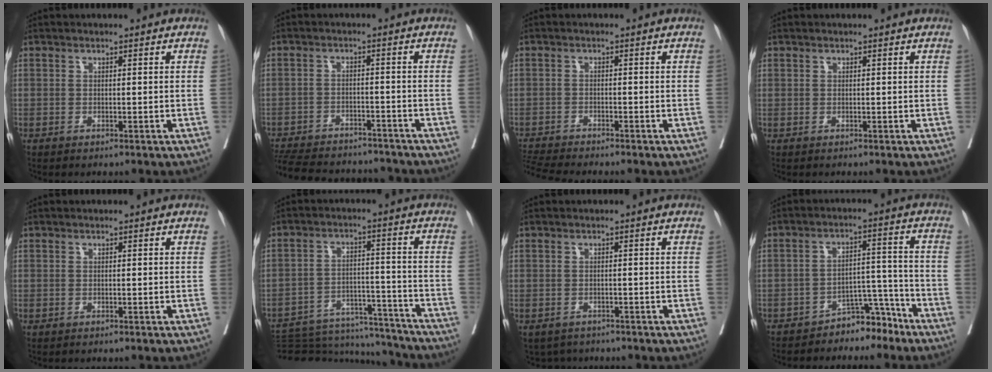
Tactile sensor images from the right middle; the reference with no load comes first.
{"total": 18.6, "force": [-16.7, 5.2, 6.4], "torque": [-0.175, -0.016, -0.235]}
{"total": 6.8, "force": [-6.4, -0.6, 2.1], "torque": [-0.037, -0.013, -0.111]}
{"total": 0.7, "force": [0.2, 0.7, -0.1], "torque": [0.017, 0.007, 0.001]}
{"total": 0.0}
{"total": 16.9, "force": [-16.1, 4.3, 2.8], "torque": [-0.050, 0.029, -0.226]}
{"total": 6.1, "force": [-4.8, 3.4, 1.5], "torque": [-0.031, -0.004, -0.062]}
{"total": 6.7, "force": [-5.9, 2.7, 1.6], "torque": [-0.009, 0.032, -0.096]}